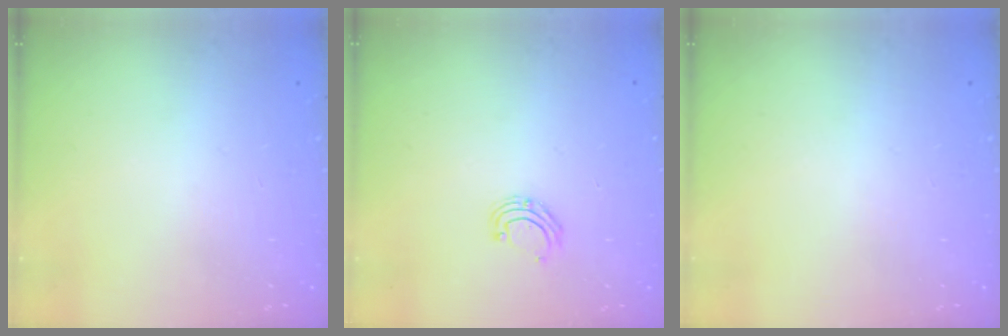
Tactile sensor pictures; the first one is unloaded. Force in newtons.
{"total": 4.1, "press": 4.1, "slide": 0.4}
{"total": 0.0}